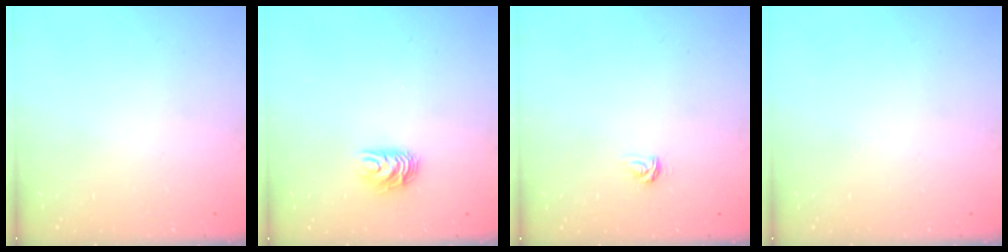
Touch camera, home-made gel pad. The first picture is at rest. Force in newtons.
{"total": 6.7, "press": 6.6, "slide": 0.6}
{"total": 2.9, "press": 2.9, "slide": 0.4}
{"total": 0.0}